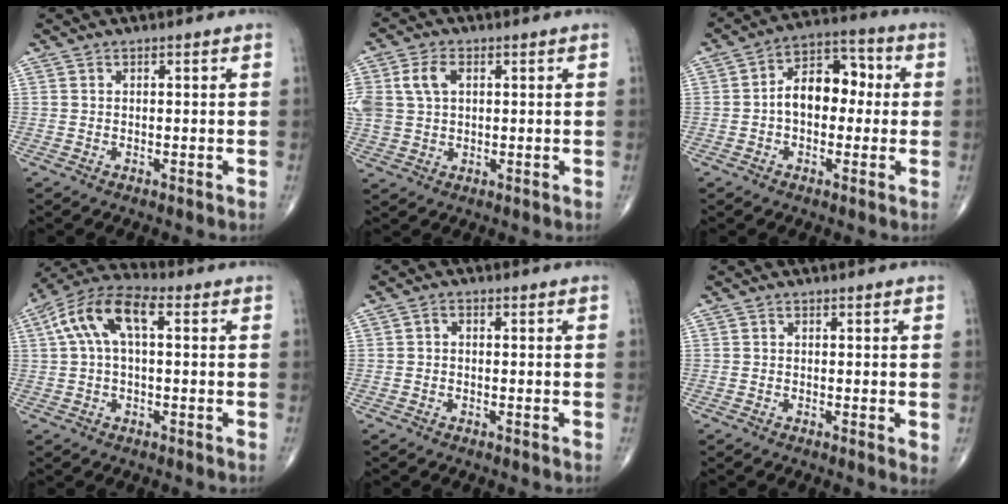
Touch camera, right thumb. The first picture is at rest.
{"total": 8.8, "force": [2.2, 6.0, 6.0], "torque": [-0.136, 0.009, 0.048]}
{"total": 10.7, "force": [-0.1, 7.1, 8.0], "torque": [-0.099, 0.036, -0.013]}
{"total": 11.6, "force": [2.7, 5.5, 9.8], "torque": [-0.199, 0.041, 0.042]}
{"total": 1.3, "force": [-0.1, 0.9, 0.8], "torque": [-0.009, 0.006, -0.005]}
{"total": 1.5, "force": [-0.1, 0.5, 1.5], "torque": [-0.022, -0.006, -0.005]}